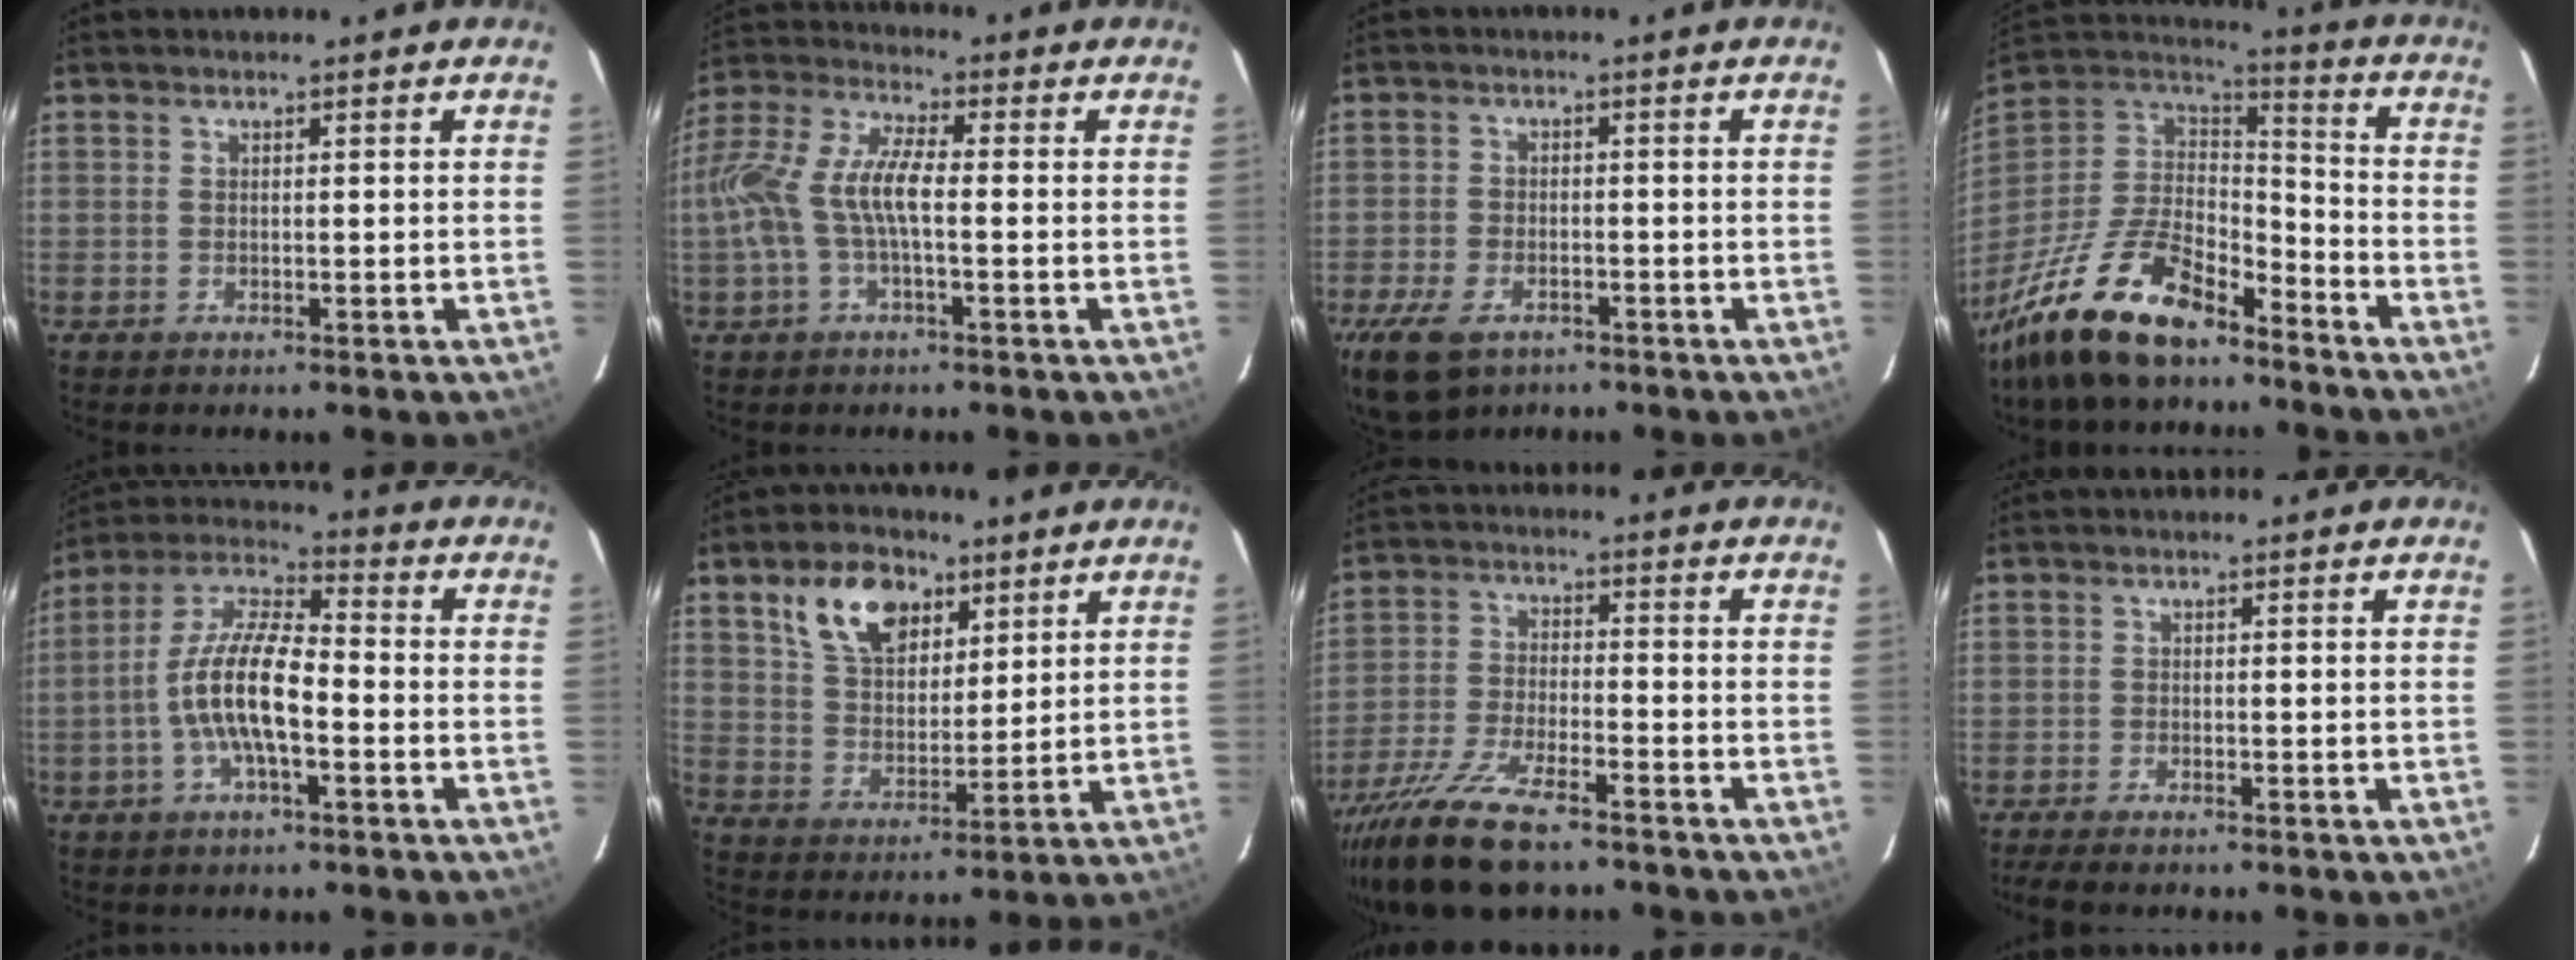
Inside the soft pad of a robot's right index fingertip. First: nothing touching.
{"total": 12.1, "force": [-1.5, 4.1, 11.3], "torque": [-0.240, 0.010, -0.033]}
{"total": 10.7, "force": [-6.5, 6.1, 5.9], "torque": [-0.154, -0.022, -0.113]}
{"total": 23.0, "force": [-16.2, 9.2, 13.5], "torque": [-0.287, -0.021, -0.287]}
{"total": 12.3, "force": [-3.3, 3.8, 11.2], "torque": [-0.227, 0.005, -0.065]}
{"total": 12.2, "force": [6.6, 7.3, 7.2], "torque": [-0.134, 0.024, 0.124]}
{"total": 15.1, "force": [-11.6, 4.2, 8.7], "torque": [-0.191, -0.036, -0.214]}
{"total": 4.4, "force": [-3.7, 0.9, 2.1], "torque": [-0.054, -0.017, -0.066]}